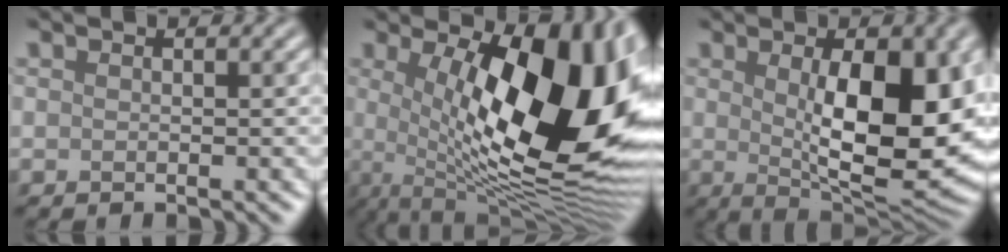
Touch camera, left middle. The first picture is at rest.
{"total": 16.3, "force": [1.6, 6.5, 14.9], "torque": [-0.190, -0.002, 0.023]}
{"total": 12.1, "force": [0.9, 4.7, 11.1], "torque": [-0.147, -0.009, 0.020]}